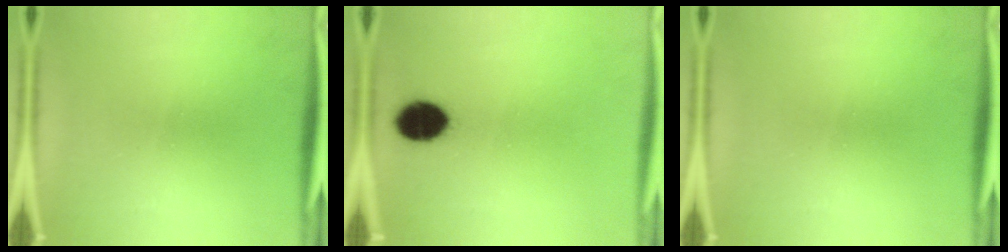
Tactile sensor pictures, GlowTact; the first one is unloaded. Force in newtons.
{"total": 8.4}
{"total": 0.0}